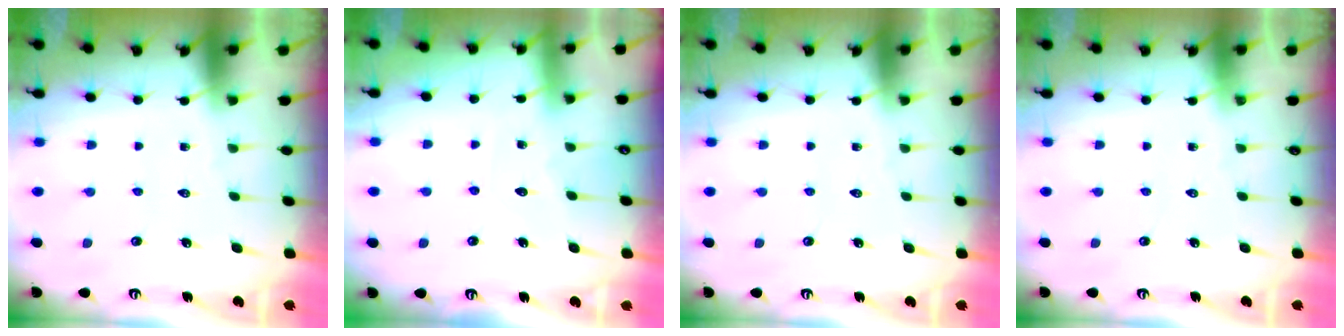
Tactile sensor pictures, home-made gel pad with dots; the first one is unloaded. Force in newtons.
{"total": 3.9, "press": 3.9, "slide": 0.3}
{"total": 0.0}
{"total": 0.0}